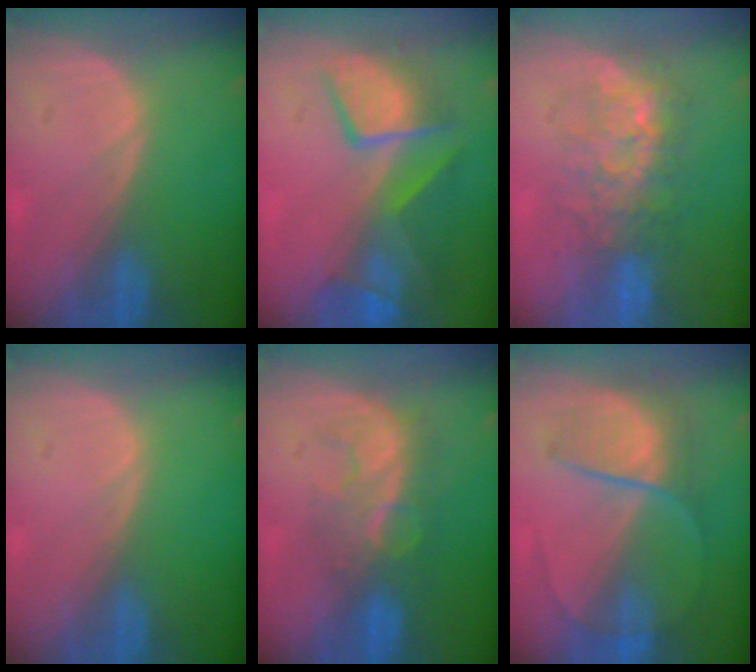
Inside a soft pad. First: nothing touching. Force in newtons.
{"total": 10.0, "press": 8.6, "slide": 5.1}
{"total": 7.7, "press": 7.5, "slide": 1.6}
{"total": 0.0}
{"total": 8.1, "press": 7.4, "slide": 3.2}
{"total": 6.8, "press": 6.6, "slide": 1.6}